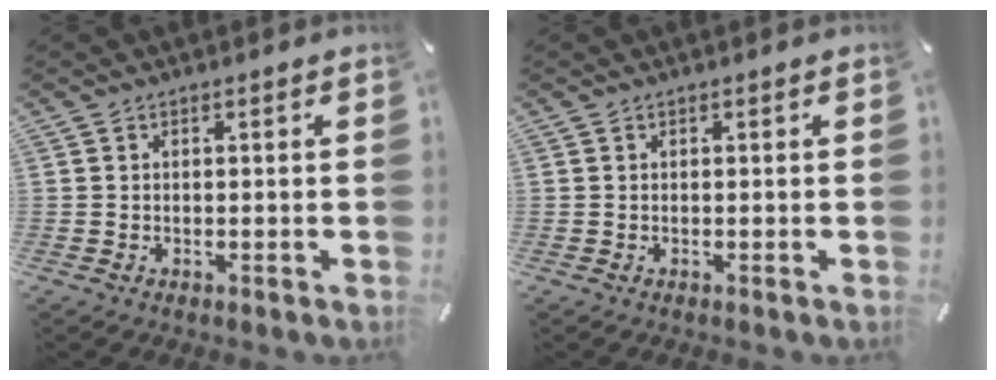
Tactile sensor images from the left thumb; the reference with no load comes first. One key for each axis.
{"total": 0.0}